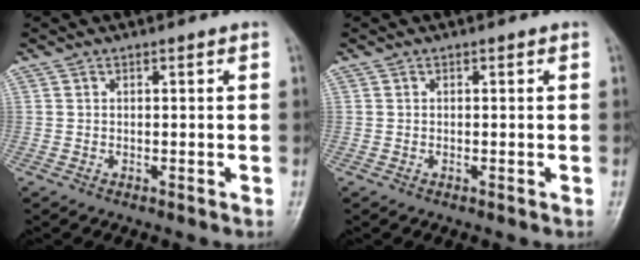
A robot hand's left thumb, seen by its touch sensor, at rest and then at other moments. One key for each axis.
{"total": 0.0}